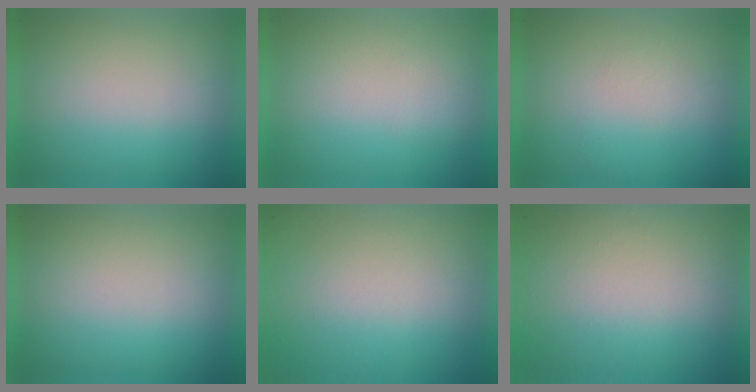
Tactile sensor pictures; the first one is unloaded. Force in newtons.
{"total": 1.1}
{"total": 1.3}
{"total": 0.0}
{"total": 5.4}
{"total": 8.1}